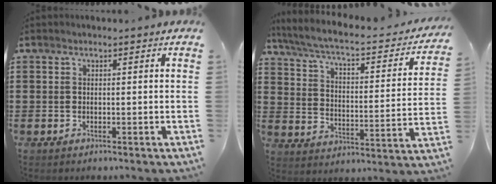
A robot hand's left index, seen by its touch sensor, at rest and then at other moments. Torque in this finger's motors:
{"motor_torque": [2.14, 0.00, 0.45, 0.18]}